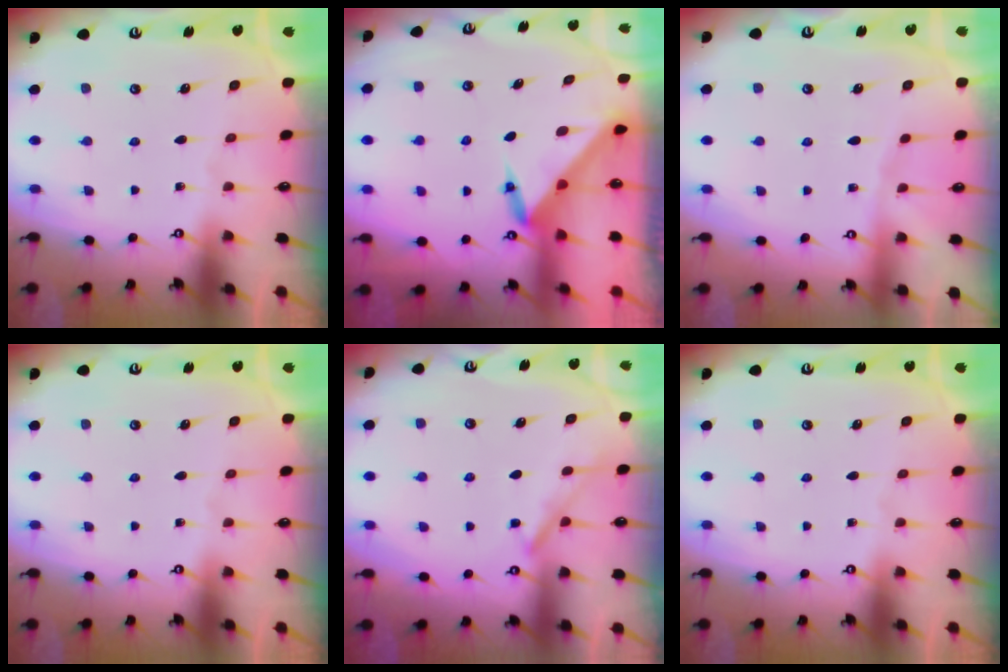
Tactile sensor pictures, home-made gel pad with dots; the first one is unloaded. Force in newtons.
{"total": 3.4, "press": 3.4, "slide": 0.1}
{"total": 3.0, "press": 2.9, "slide": 0.6}
{"total": 0.0}
{"total": 8.0, "press": 7.9, "slide": 0.7}
{"total": 0.0}